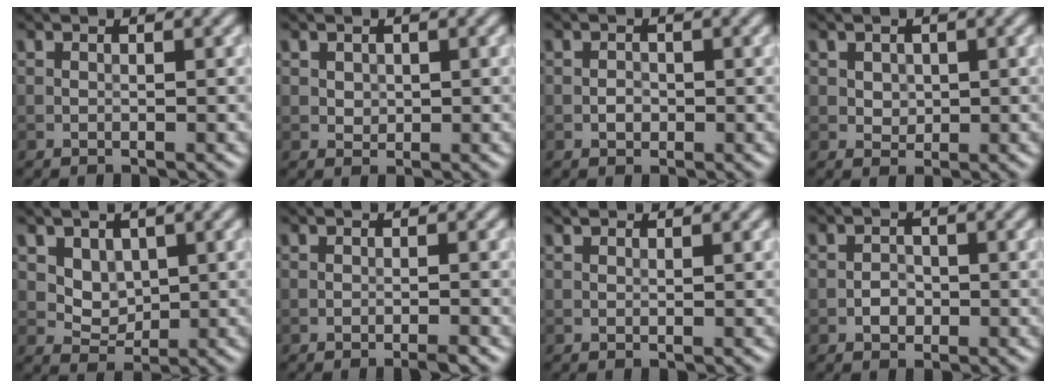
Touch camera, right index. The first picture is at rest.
{"total": 0.9, "force": [0.3, 0.8, 0.3], "torque": [-0.006, -0.004, 0.008]}
{"total": 1.0, "force": [-0.3, 0.8, 0.5], "torque": [-0.006, -0.001, -0.007]}
{"total": 1.3, "force": [0.4, 1.1, 0.5], "torque": [-0.011, -0.003, 0.010]}
{"total": 2.7, "force": [1.1, 2.1, 1.4], "torque": [-0.025, -0.018, 0.035]}
{"total": 1.3, "force": [-0.9, 0.1, 1.0], "torque": [-0.012, 0.001, -0.017]}
{"total": 0.6, "force": [0.6, 0.3, 0.2], "torque": [-0.005, 0.000, 0.007]}
{"total": 1.4, "force": [-0.5, 1.1, 0.6], "torque": [-0.006, 0.002, -0.011]}